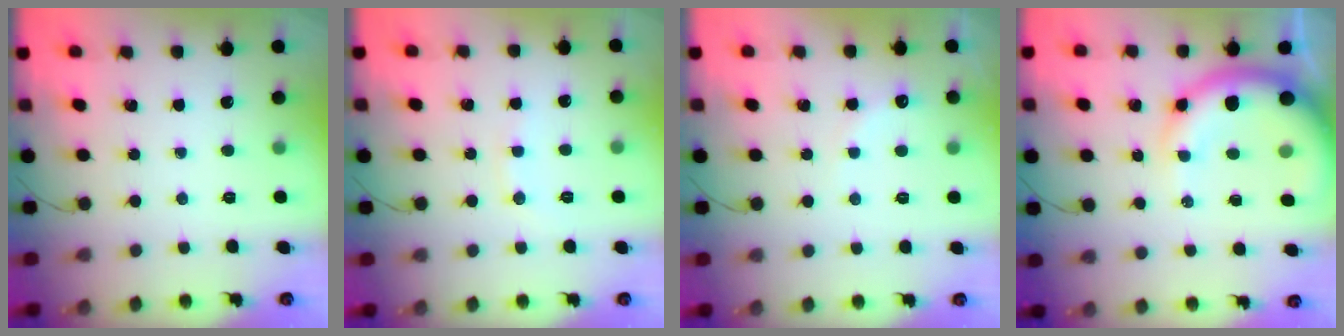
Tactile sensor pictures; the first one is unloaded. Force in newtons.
{"total": 5.8, "press": 5.7, "slide": 1.2}
{"total": 7.4, "press": 7.2, "slide": 1.4}
{"total": 15.0, "press": 14.6, "slide": 3.8}